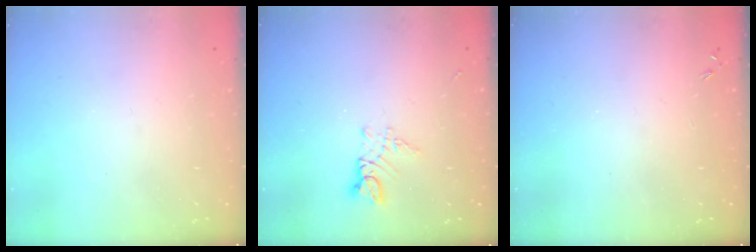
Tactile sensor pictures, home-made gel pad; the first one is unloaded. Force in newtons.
{"total": 3.5, "press": 3.5, "slide": 0.4}
{"total": 1.1, "press": 0.9, "slide": 0.5}